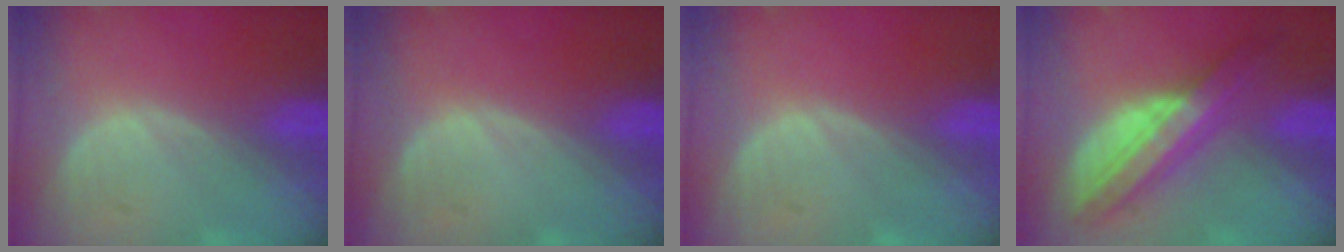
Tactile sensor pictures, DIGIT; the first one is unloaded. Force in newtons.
{"total": 0.0}
{"total": 0.0}
{"total": 8.2, "press": 8.2, "slide": 0.6}